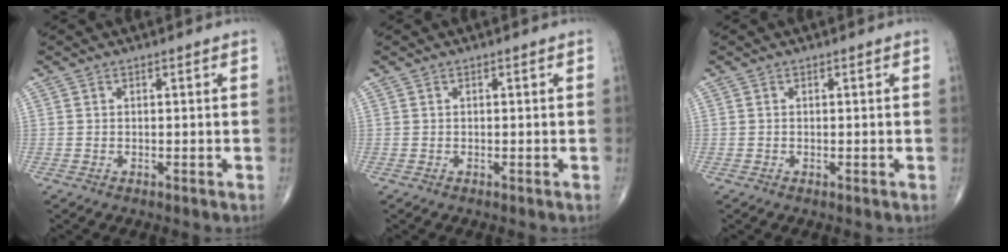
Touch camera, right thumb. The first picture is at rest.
{"total": 0.0}
{"total": 0.0}